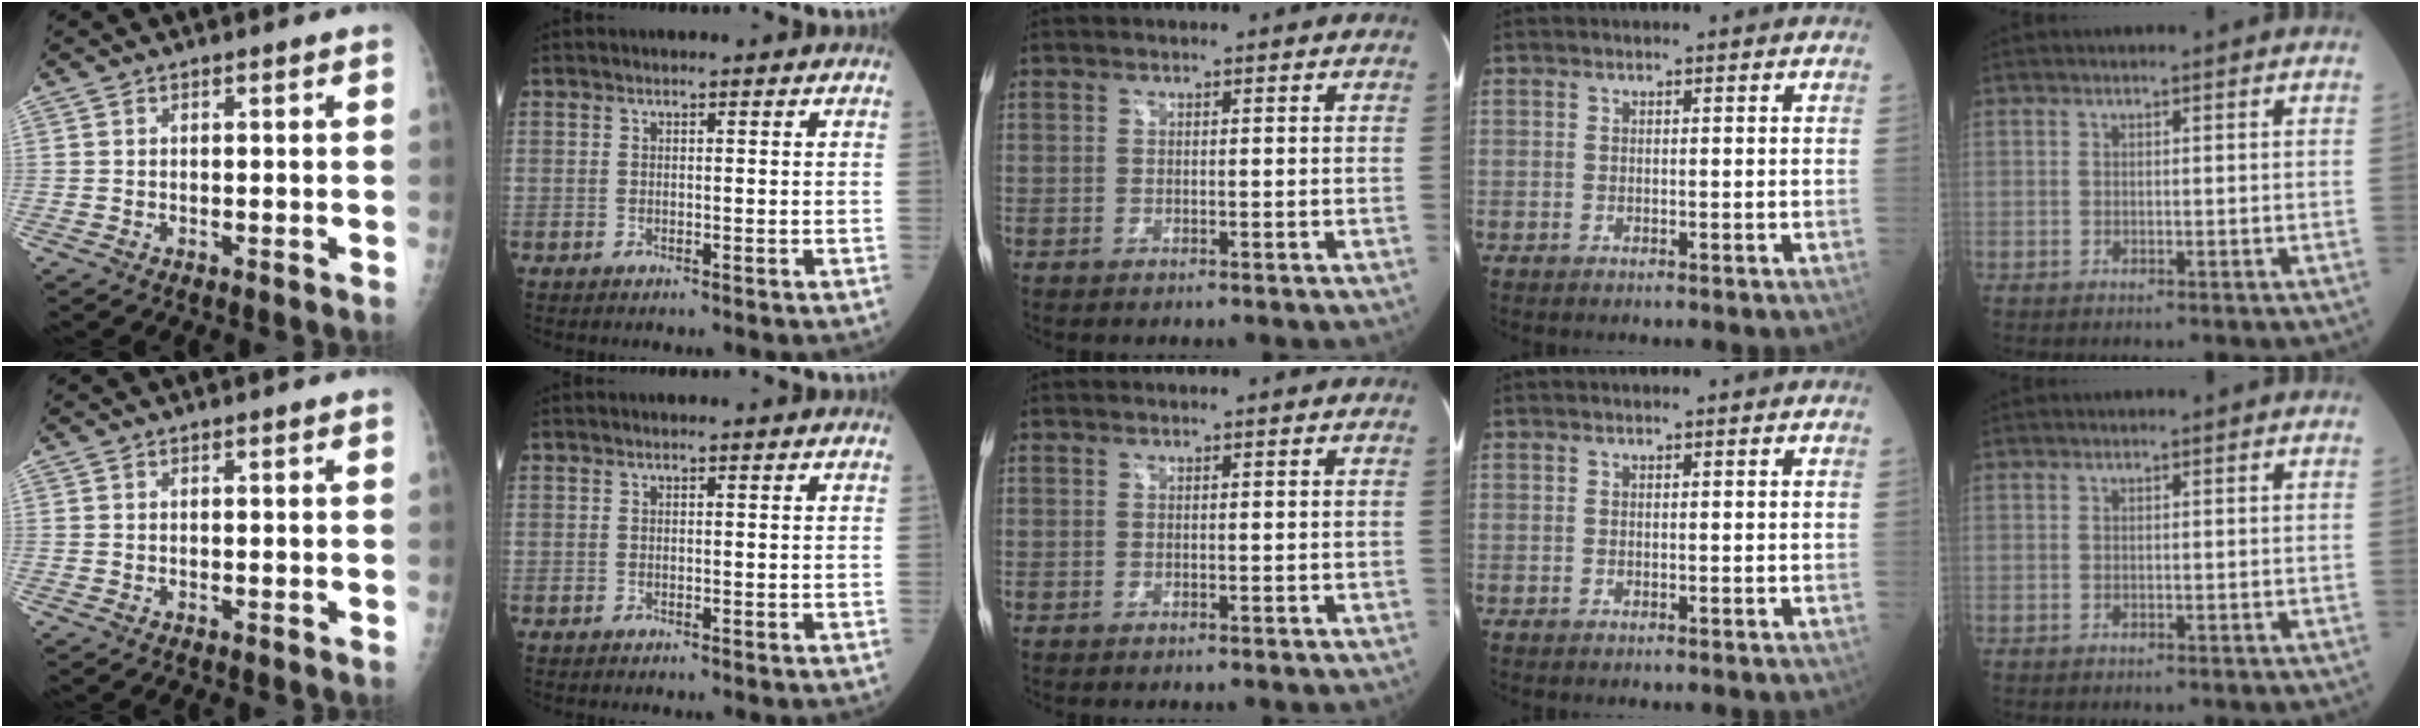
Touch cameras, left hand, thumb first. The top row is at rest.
{}